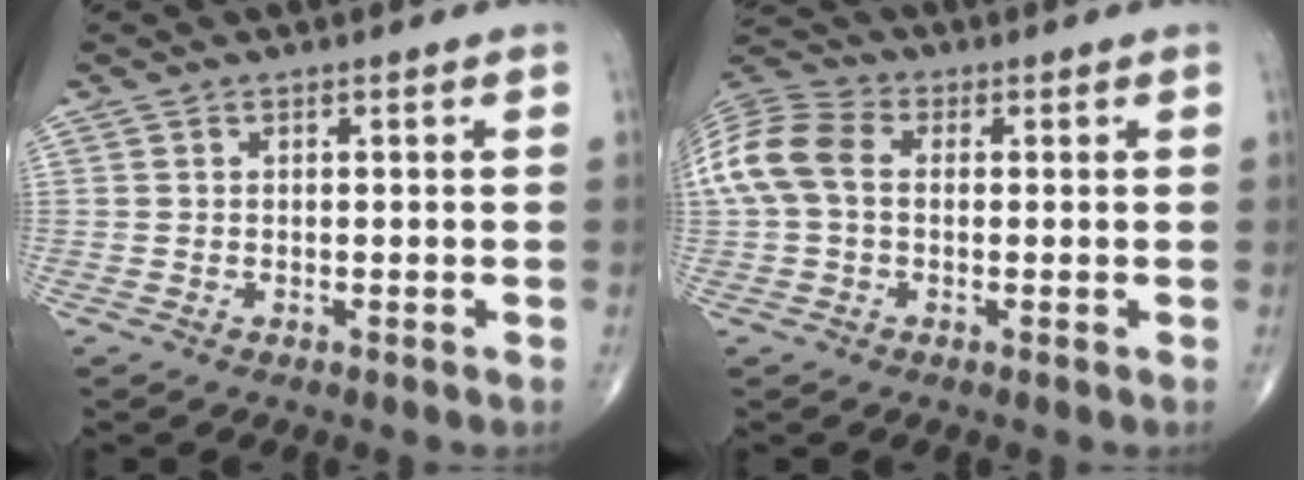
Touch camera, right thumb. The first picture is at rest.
{"total": 10.9, "force": [0.8, 7.6, 7.7], "torque": [-0.173, 0.030, 0.009]}